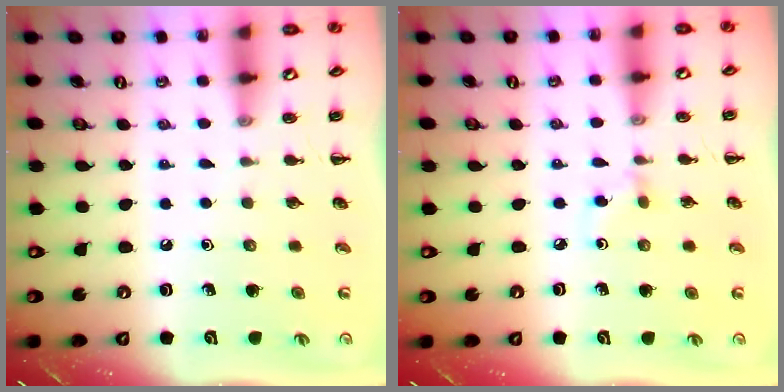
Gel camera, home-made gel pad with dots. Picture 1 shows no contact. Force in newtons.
{"total": 2.6, "press": 2.3, "slide": 1.1}